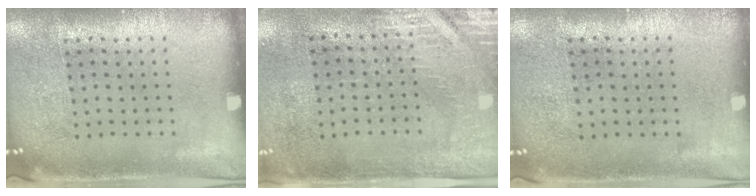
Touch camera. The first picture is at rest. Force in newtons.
{"total": 2.9, "press": 2.5, "slide": 1.4}
{"total": 0.0}